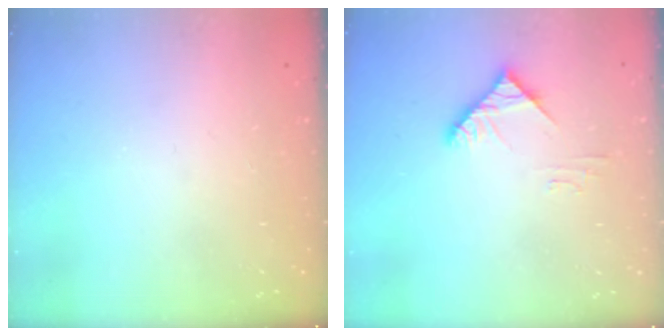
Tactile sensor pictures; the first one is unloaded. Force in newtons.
{"total": 5.6, "press": 5.6, "slide": 0.6}